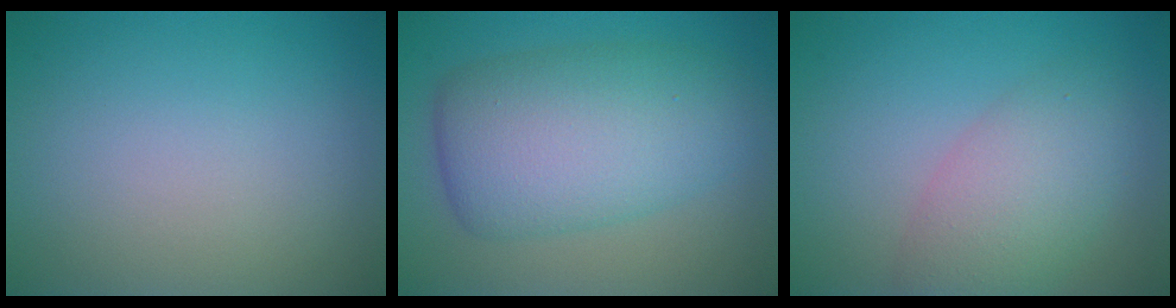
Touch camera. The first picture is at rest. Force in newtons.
{"total": 7.7, "press": 7.7, "slide": 0.1}
{"total": 4.9, "press": 4.9, "slide": 0.3}